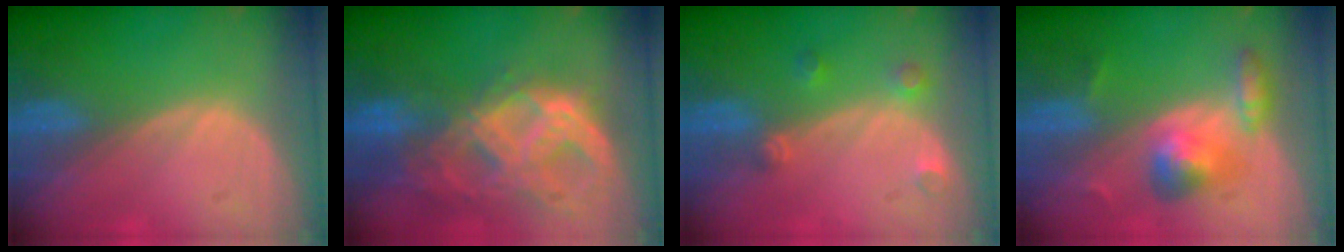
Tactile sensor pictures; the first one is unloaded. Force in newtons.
{"total": 11.3, "press": 9.6, "slide": 6.0}
{"total": 2.6, "press": 2.6, "slide": 0.2}
{"total": 5.7, "press": 5.5, "slide": 1.5}